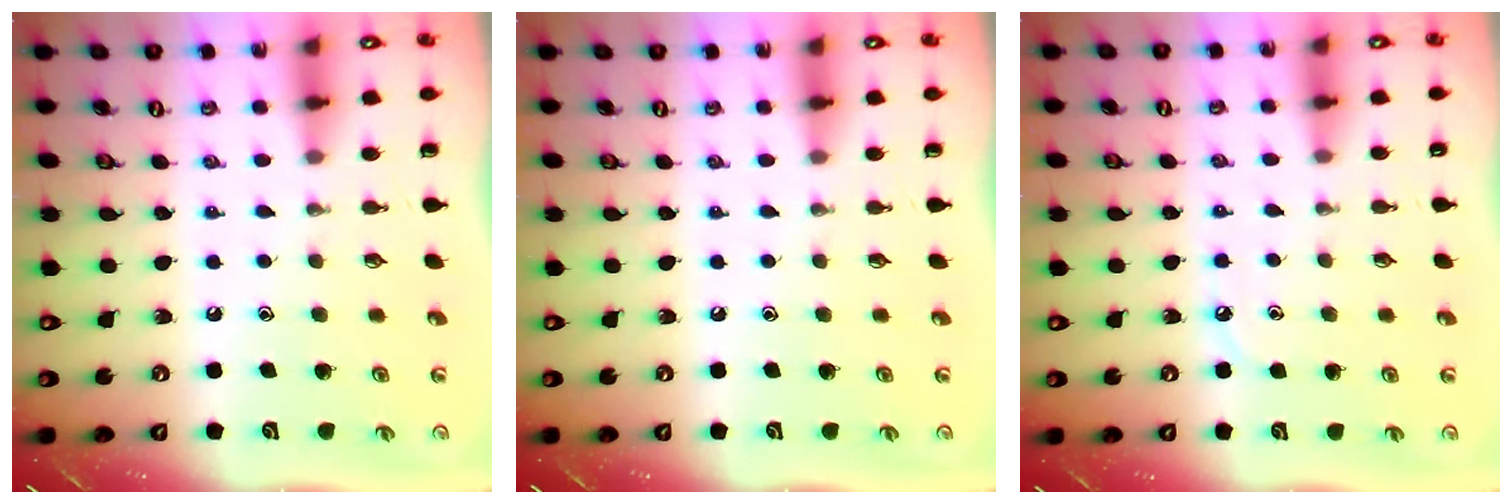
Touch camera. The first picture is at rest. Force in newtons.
{"total": 0.0}
{"total": 3.3, "press": 3.2, "slide": 0.4}